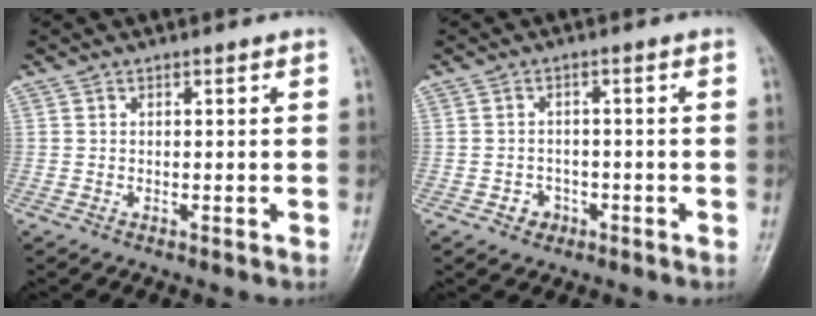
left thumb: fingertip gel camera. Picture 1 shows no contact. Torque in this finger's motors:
{"motor_torque": [-0.01, 0.05, 0.32, 0.30, -0.01]}